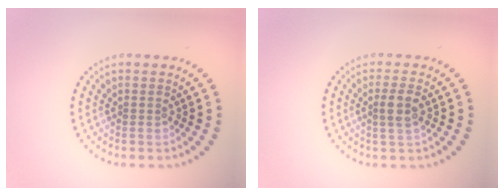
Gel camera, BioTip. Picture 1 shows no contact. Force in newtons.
{"total": 2.0, "press": 1.8, "slide": 0.9}